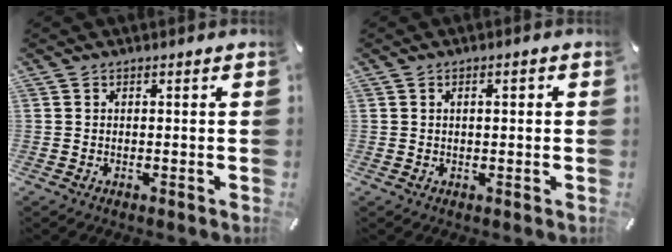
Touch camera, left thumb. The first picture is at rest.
{"total": 2.0, "force": [0.3, 0.9, 1.8], "torque": [-0.026, 0.005, 0.001]}